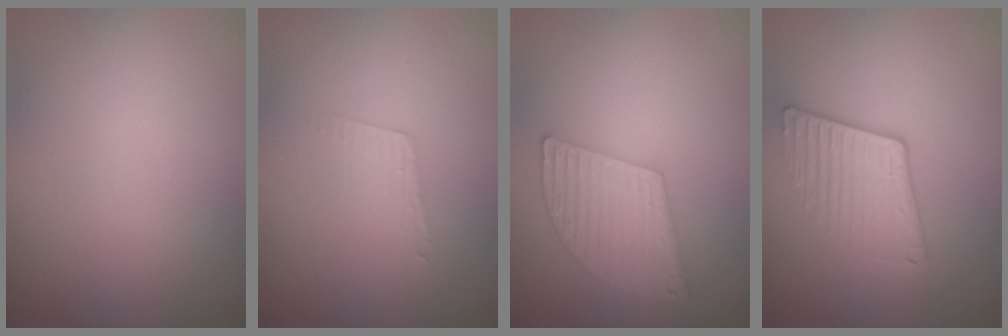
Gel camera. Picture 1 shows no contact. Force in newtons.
{"total": 1.3, "press": 1.3, "slide": 0.1}
{"total": 5.4, "press": 3.9, "slide": 3.7}
{"total": 3.1, "press": 2.7, "slide": 1.4}